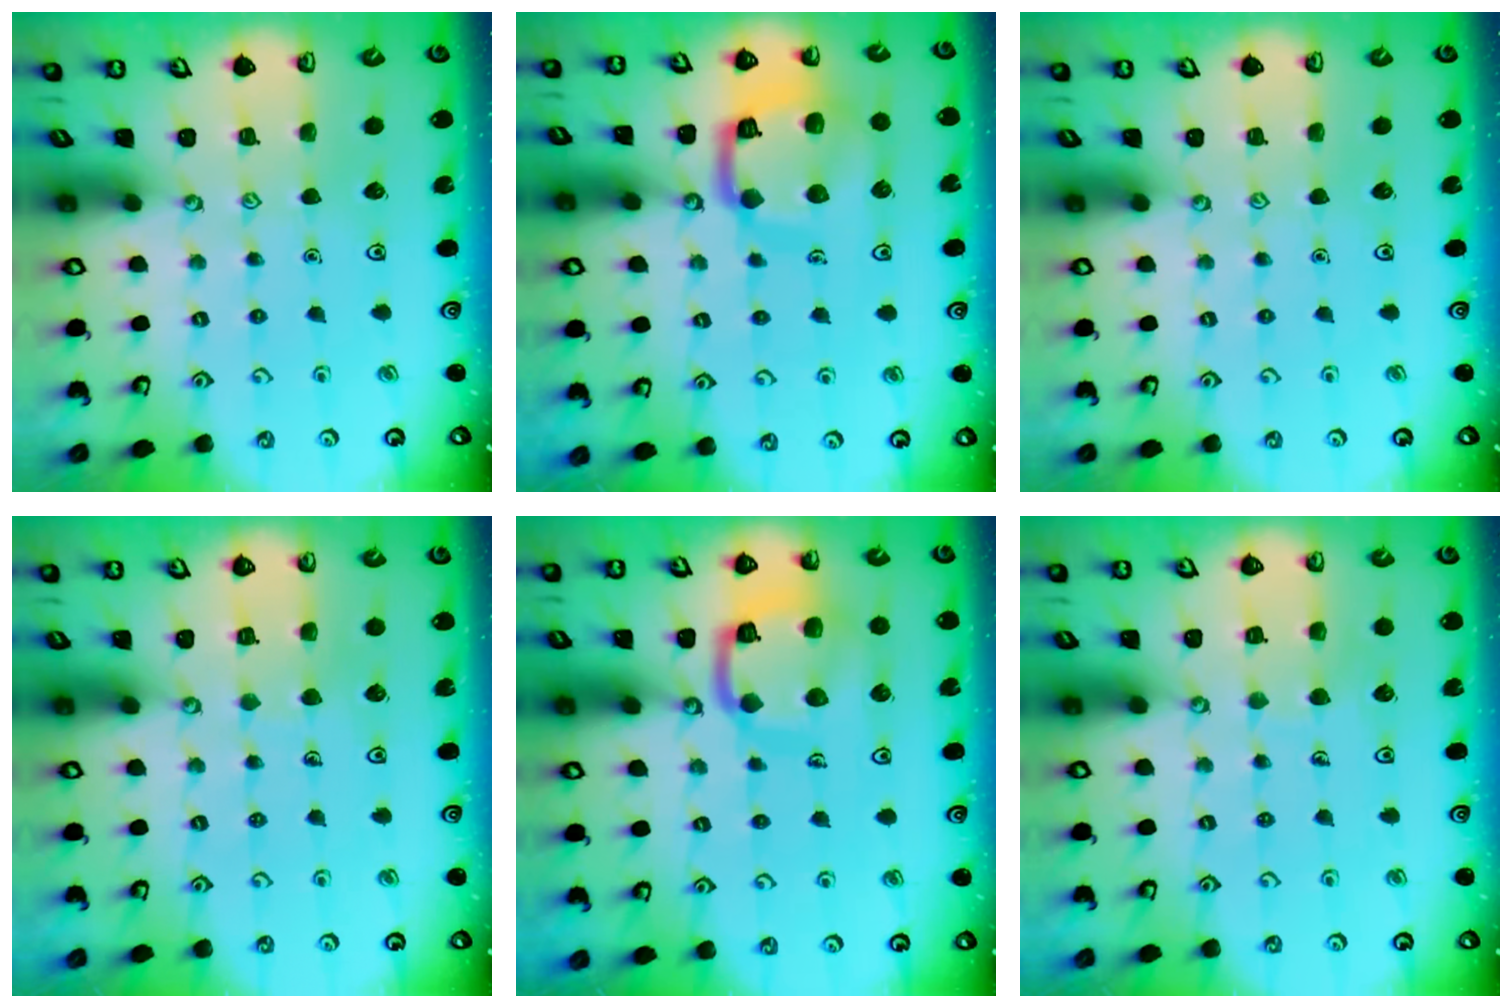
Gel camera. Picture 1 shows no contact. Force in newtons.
{"total": 14.8, "press": 14.7, "slide": 1.6}
{"total": 0.0}
{"total": 4.0, "press": 4.0, "slide": 0.3}
{"total": 14.3, "press": 14.2, "slide": 1.5}
{"total": 4.7, "press": 4.7, "slide": 0.4}